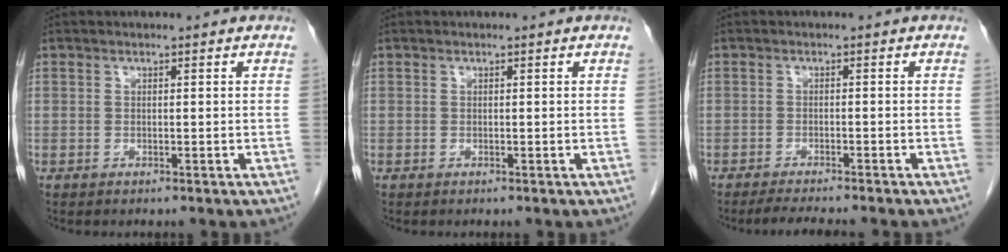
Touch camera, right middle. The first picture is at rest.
{"total": 0.0}
{"total": 5.0, "force": [-4.4, -0.1, 2.4], "torque": [-0.033, -0.013, -0.068]}